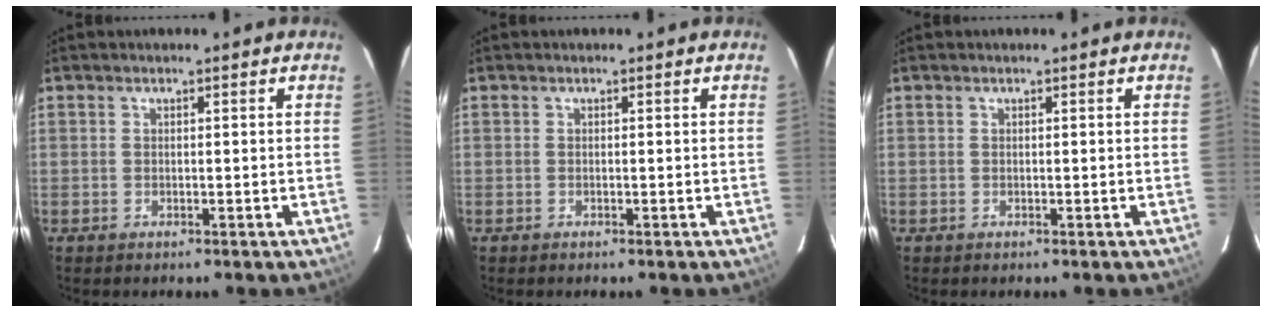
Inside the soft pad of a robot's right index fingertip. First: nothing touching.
{"total": 0.0}
{"total": 0.0}